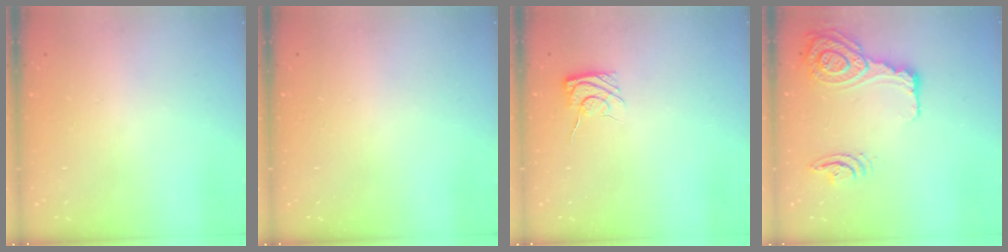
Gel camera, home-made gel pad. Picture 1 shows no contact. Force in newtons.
{"total": 0.0}
{"total": 6.1, "press": 5.9, "slide": 1.6}
{"total": 18.9, "press": 18.6, "slide": 3.2}